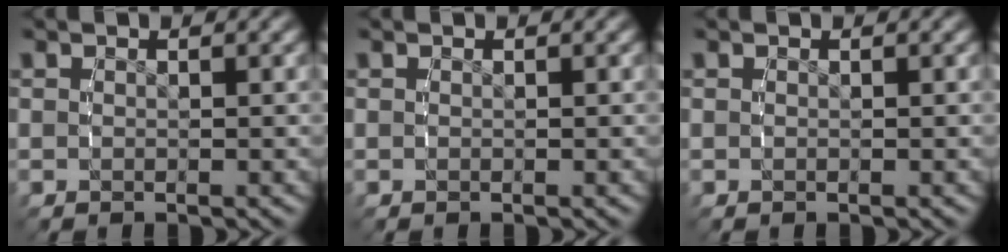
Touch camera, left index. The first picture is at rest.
{"total": 0.0}
{"total": 0.0}